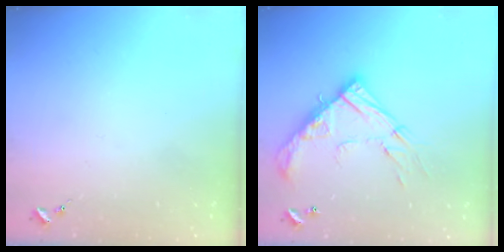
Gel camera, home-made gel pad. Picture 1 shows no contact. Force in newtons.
{"total": 18.0, "press": 17.9, "slide": 1.6}